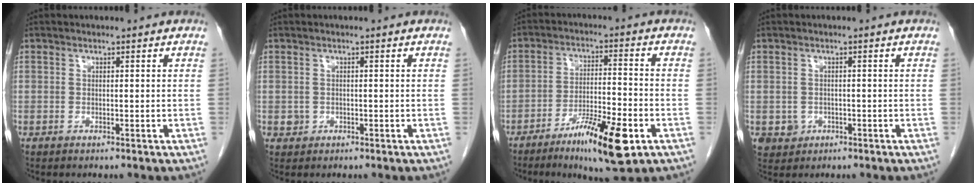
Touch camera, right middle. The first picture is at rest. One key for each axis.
{"total": 1.0, "fx": -0.2, "fy": 1.0, "fz": 0.1, "tx": -0.001, "ty": 0.003, "tz": -0.001}
{"total": 11.6, "fx": -6.1, "fy": 1.5, "fz": 9.8, "tx": -0.164, "ty": -0.016, "tz": -0.098}
{"total": 2.6, "fx": -0.7, "fy": 2.4, "fz": 0.4, "tx": -0.005, "ty": 0.005, "tz": -0.004}